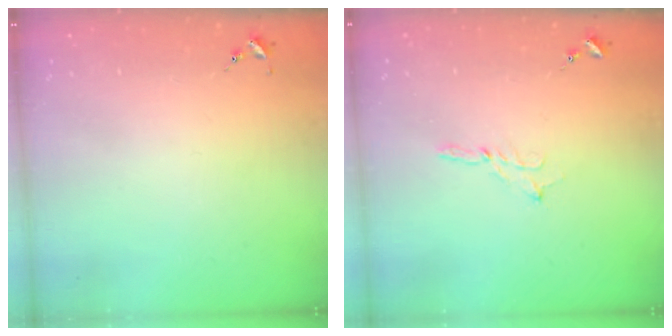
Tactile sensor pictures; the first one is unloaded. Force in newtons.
{"total": 2.3, "press": 2.3, "slide": 0.2}